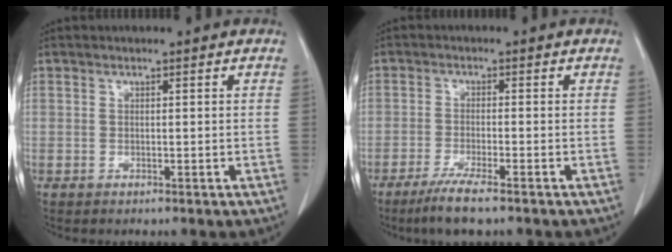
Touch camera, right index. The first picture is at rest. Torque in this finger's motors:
{"motor_torque": [0.59, -0.55, 0.24, 0.07]}